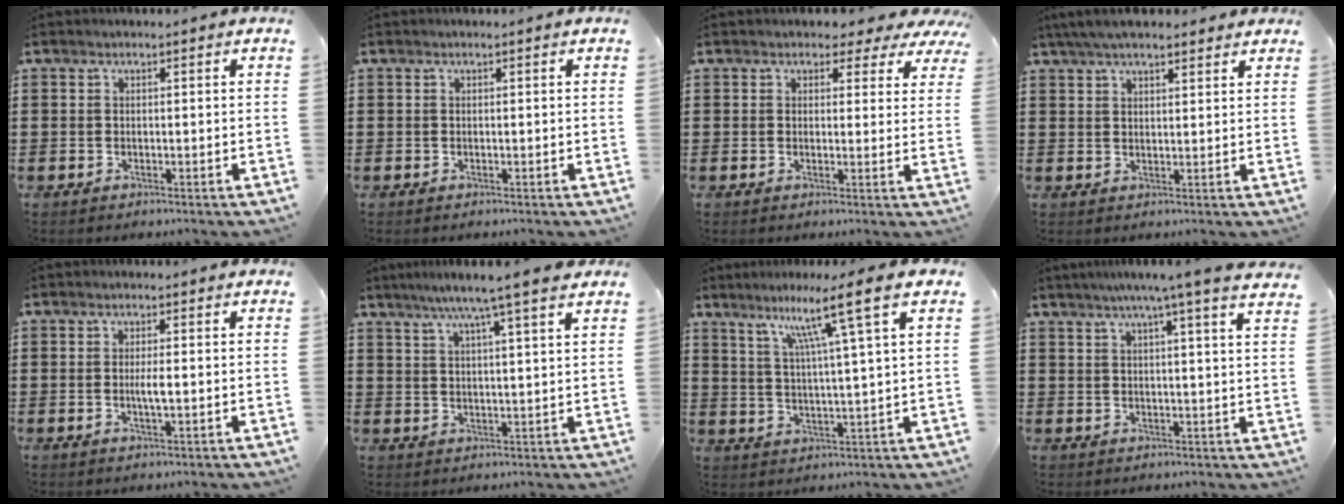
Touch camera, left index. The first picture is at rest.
{"total": 0.0}
{"total": 2.3, "force": [1.6, 1.4, 0.8], "torque": [-0.010, -0.004, 0.023]}
{"total": 4.6, "force": [4.0, 1.0, 2.2], "torque": [-0.052, 0.001, 0.074]}
{"total": 2.3, "force": [-0.2, 0.3, 2.3], "torque": [-0.044, -0.003, -0.004]}
{"total": 6.5, "force": [5.0, -0.7, 4.1], "torque": [-0.094, -0.010, 0.085]}
{"total": 10.1, "force": [5.8, -0.9, 8.2], "torque": [-0.149, -0.019, 0.086]}
{"total": 5.5, "force": [4.1, -0.9, 3.6], "torque": [-0.075, -0.016, 0.066]}